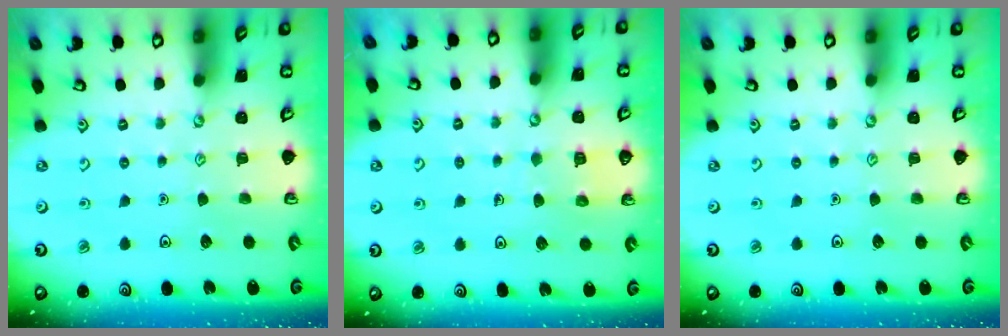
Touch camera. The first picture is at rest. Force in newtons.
{"total": 5.4, "press": 5.4, "slide": 0.4}
{"total": 0.0}